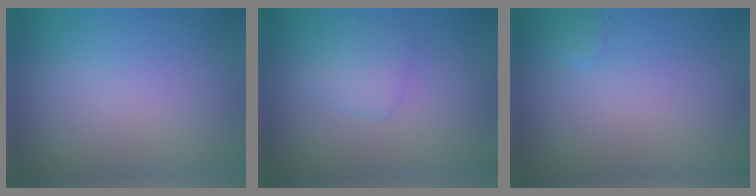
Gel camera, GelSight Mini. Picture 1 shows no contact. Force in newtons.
{"total": 1.6, "press": 1.6, "slide": 0.1}
{"total": 0.7, "press": 0.7, "slide": 0.0}